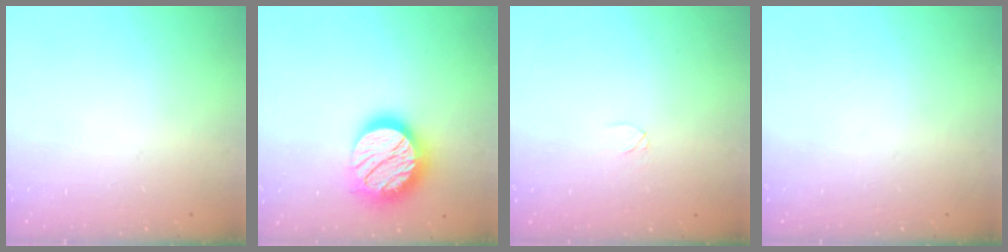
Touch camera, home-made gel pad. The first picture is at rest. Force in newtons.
{"total": 19.8, "press": 19.8, "slide": 1.1}
{"total": 3.5, "press": 3.5, "slide": 0.3}
{"total": 0.0}